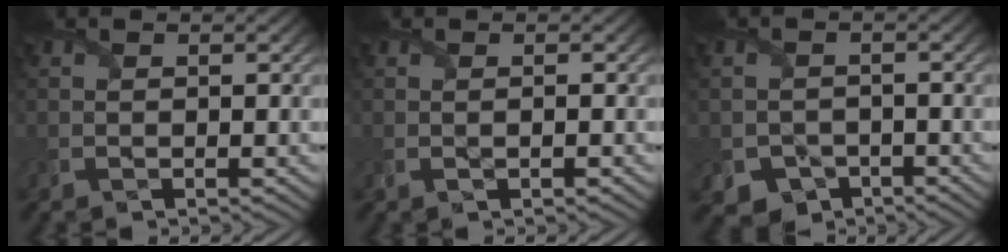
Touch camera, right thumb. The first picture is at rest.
{"total": 0.7, "force": [0.0, 0.1, 0.7], "torque": [-0.013, -0.002, 0.000]}
{"total": 3.6, "force": [-2.2, 2.8, 0.7], "torque": [-0.011, -0.013, -0.036]}